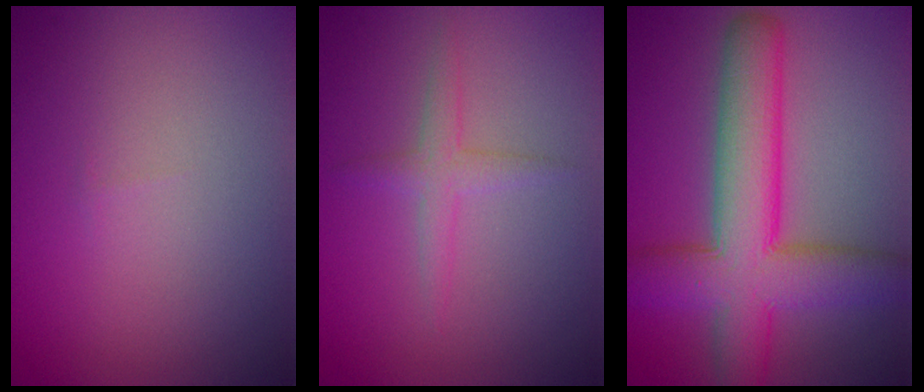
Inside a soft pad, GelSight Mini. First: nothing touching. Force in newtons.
{"total": 1.7, "press": 1.7, "slide": 0.1}
{"total": 9.0, "press": 8.9, "slide": 0.3}